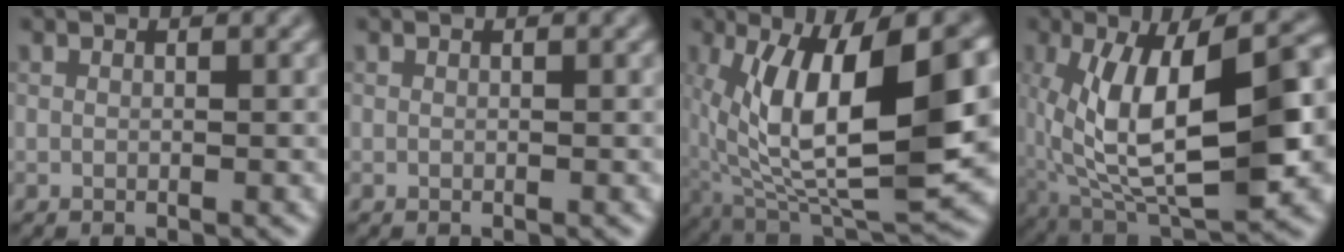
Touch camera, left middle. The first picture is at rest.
{"total": 0.0}
{"total": 13.0, "force": [0.3, 5.3, 11.8], "torque": [-0.201, -0.012, 0.012]}
{"total": 12.9, "force": [-0.6, 5.7, 11.6], "torque": [-0.191, -0.004, -0.007]}